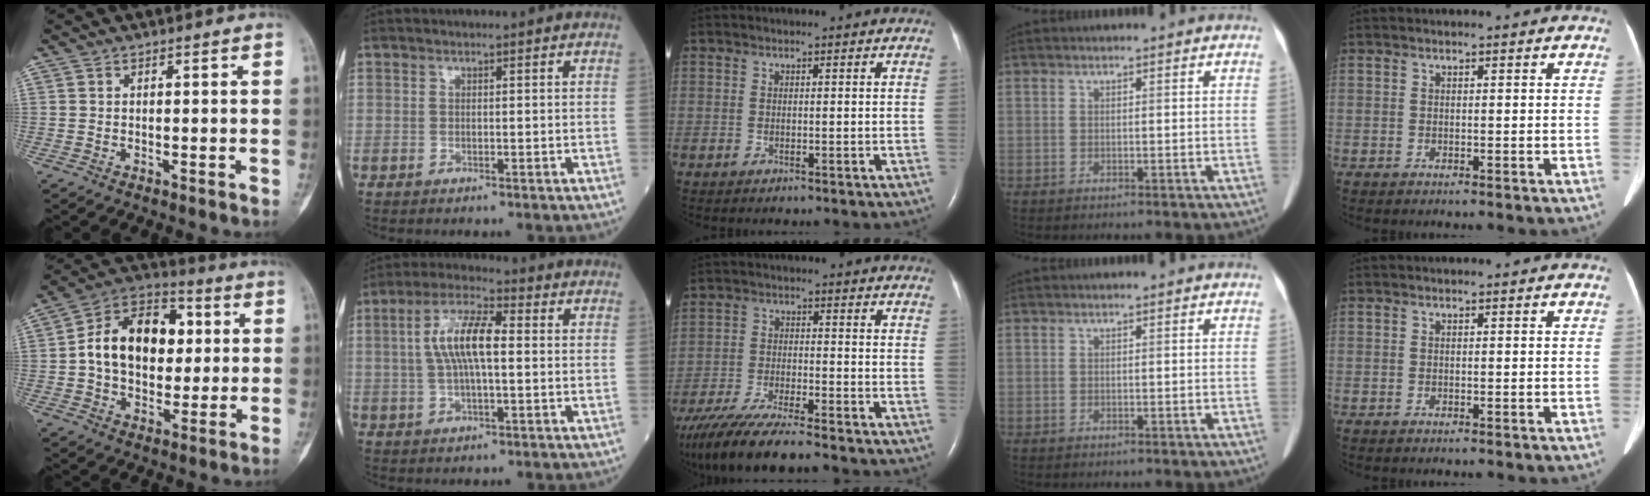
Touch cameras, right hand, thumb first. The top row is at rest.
{"thumb": {"total": 17.5, "force": [2.1, 12.0, 12.5], "torque": [-0.164, 0.021, 0.027]}, "index": {"total": 9.0, "force": [0.9, 2.5, 8.6], "torque": [-0.172, 0.019, 0.013]}, "middle": {"total": 13.4, "force": [-11.5, 1.1, 6.9], "torque": [-0.129, -0.034, -0.191]}}